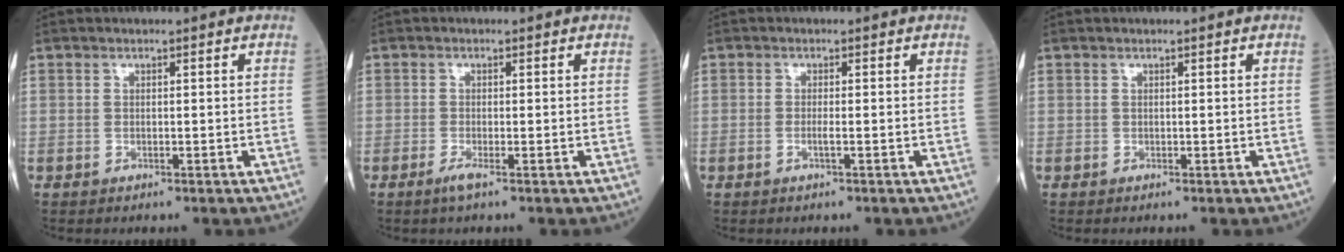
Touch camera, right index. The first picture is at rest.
{"total": 1.5, "force": [-0.9, -0.2, 1.2], "torque": [-0.027, -0.005, -0.020]}
{"total": 1.1, "force": [-0.4, -0.1, 1.1], "torque": [-0.023, -0.001, -0.010]}
{"total": 0.0}